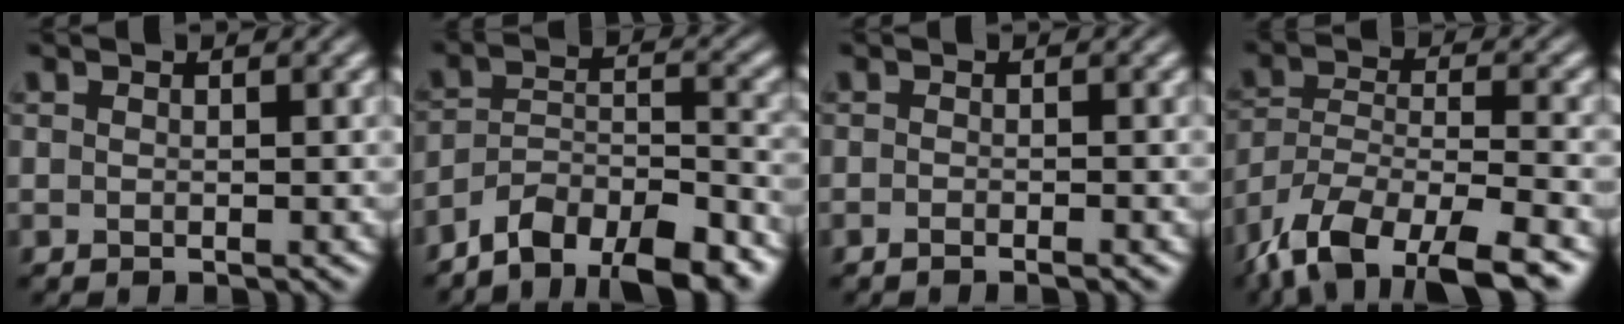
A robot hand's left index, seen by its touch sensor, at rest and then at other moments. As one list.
[{"total": 9.8, "force": [-7.7, 3.3, 5.1], "torque": [-0.084, 0.003, -0.126]}, {"total": 1.2, "force": [-0.8, 0.2, 0.9], "torque": [-0.012, -0.002, -0.013]}, {"total": 12.0, "force": [-8.7, 4.6, 6.9], "torque": [-0.125, -0.018, -0.149]}]